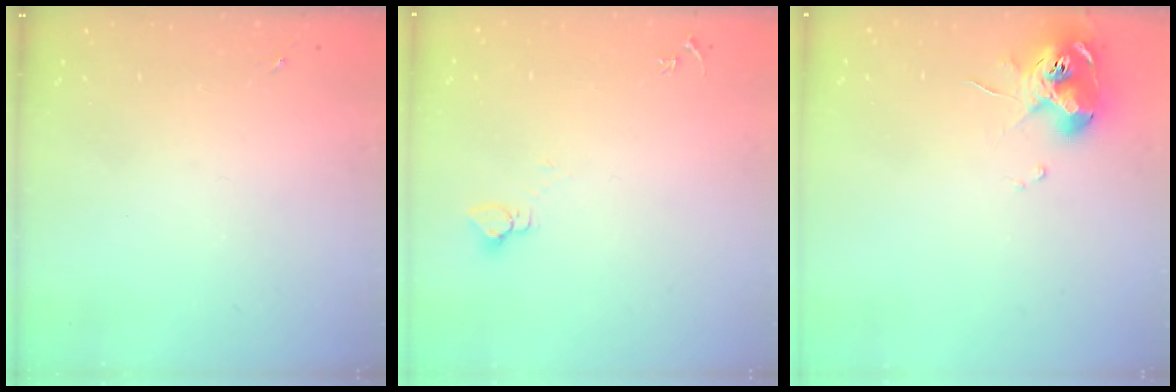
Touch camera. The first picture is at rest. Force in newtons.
{"total": 2.7, "press": 2.7, "slide": 0.1}
{"total": 10.5, "press": 10.4, "slide": 1.3}